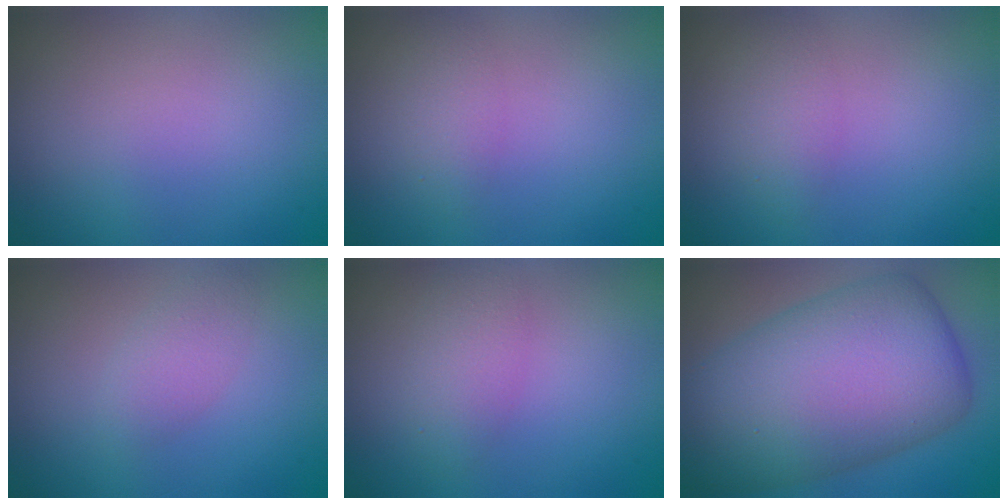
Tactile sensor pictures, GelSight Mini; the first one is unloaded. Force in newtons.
{"total": 1.6, "press": 1.5, "slide": 0.2}
{"total": 1.9, "press": 1.9, "slide": 0.1}
{"total": 1.8, "press": 1.8, "slide": 0.1}
{"total": 2.4, "press": 2.4, "slide": 0.1}
{"total": 13.3, "press": 13.3, "slide": 0.0}